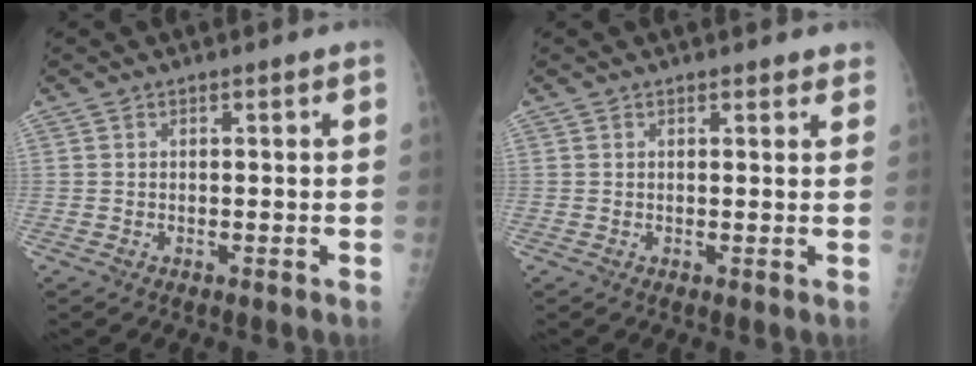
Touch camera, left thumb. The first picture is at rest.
{"total": 1.7, "force": [1.5, 0.7, 0.6], "torque": [0.007, -0.002, 0.014]}